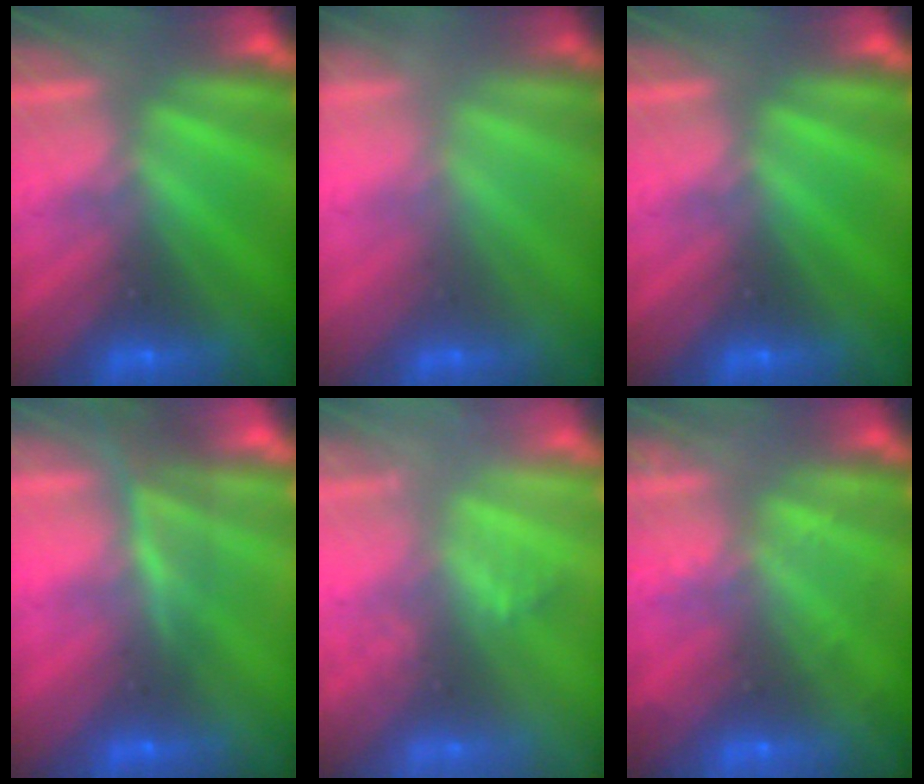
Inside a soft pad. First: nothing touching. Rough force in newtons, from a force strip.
{"total": 1.7}
{"total": 0.0}
{"total": 4.5}
{"total": 2.1}
{"total": 2.1}